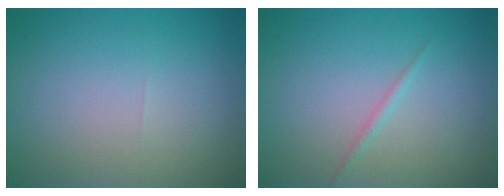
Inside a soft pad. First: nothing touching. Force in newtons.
{"total": 0.7, "press": 0.7, "slide": 0.1}